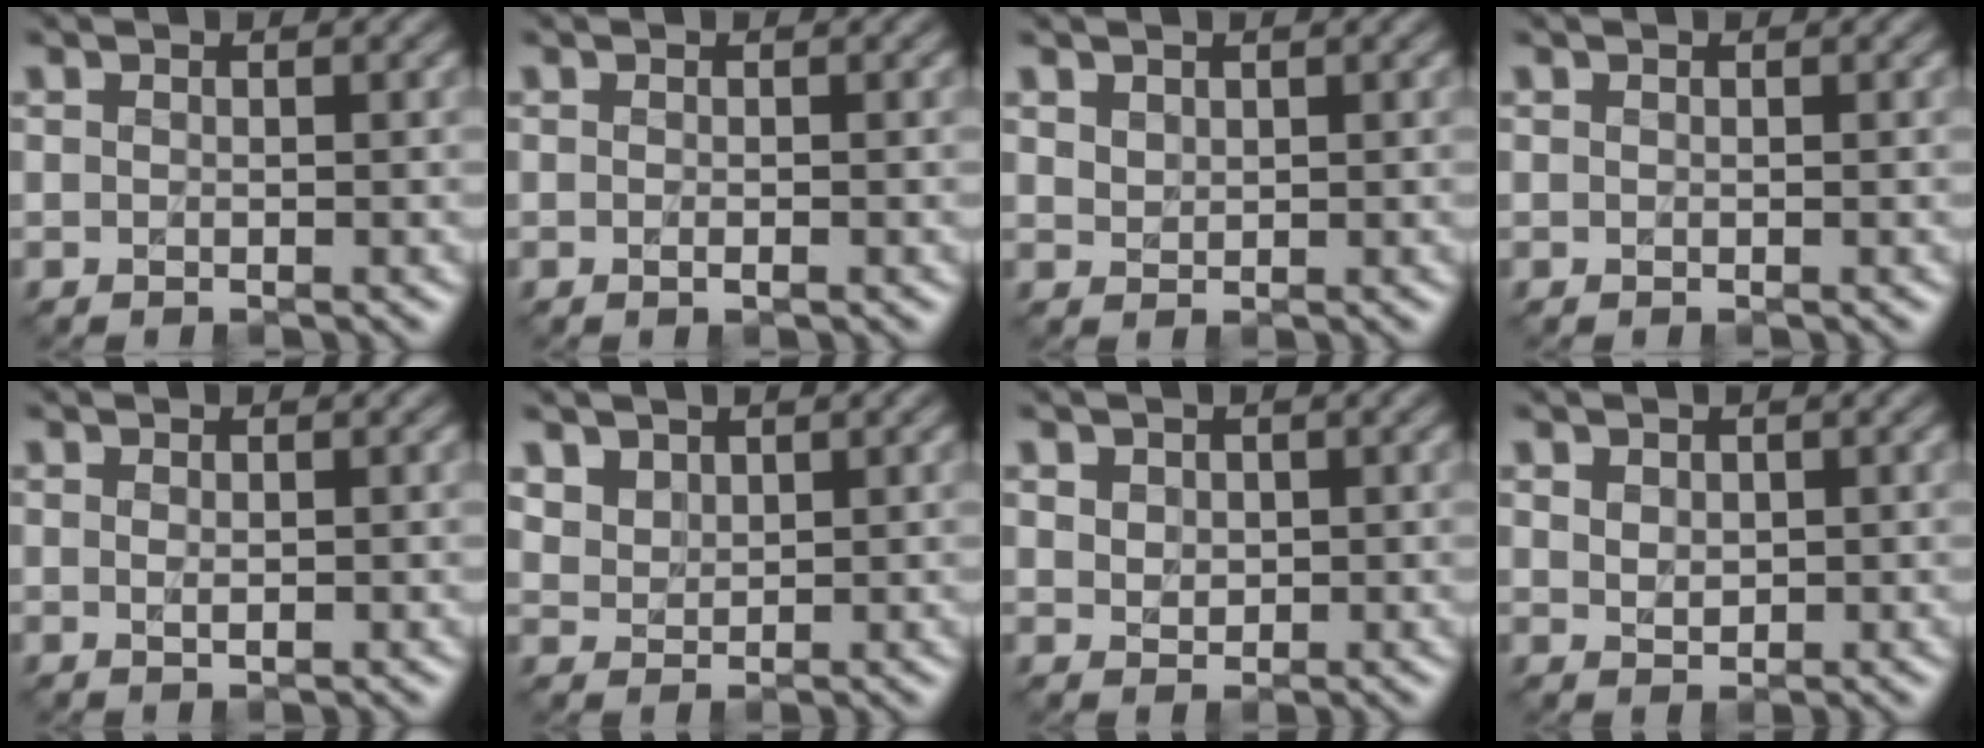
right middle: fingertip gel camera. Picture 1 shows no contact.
{"total": 0.7, "force": [-0.4, 0.1, 0.5], "torque": [-0.007, -0.002, -0.006]}
{"total": 0.9, "force": [0.7, 0.5, 0.2], "torque": [-0.004, -0.004, 0.022]}
{"total": 0.0}
{"total": 0.7, "force": [0.0, 0.2, 0.6], "torque": [-0.012, -0.003, 0.005]}
{"total": 2.5, "force": [1.8, 1.6, 0.8], "torque": [-0.025, -0.004, 0.053]}
{"total": 2.1, "force": [0.9, 1.6, 0.9], "torque": [-0.024, 0.005, 0.023]}
{"total": 1.4, "force": [0.5, 1.1, 0.8], "torque": [-0.011, -0.005, 0.018]}